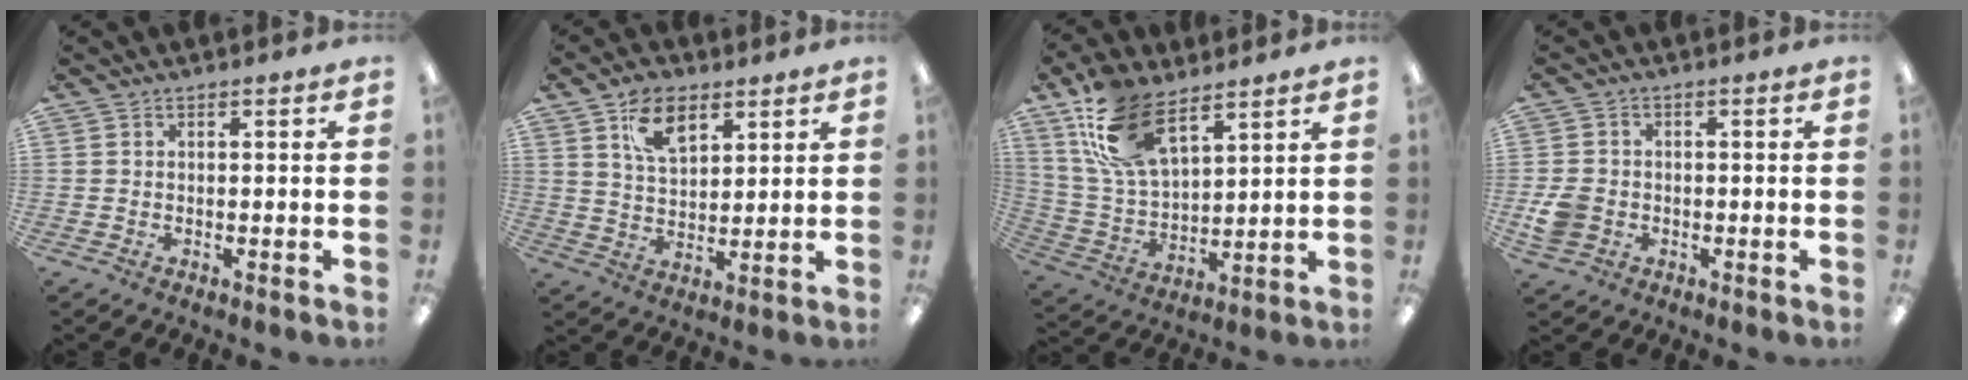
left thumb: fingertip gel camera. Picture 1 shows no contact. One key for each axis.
{"total": 9.3, "fx": 5.6, "fy": 5.2, "fz": 5.2, "tx": -0.088, "ty": -0.015, "tz": 0.100}
{"total": 16.6, "fx": 10.2, "fy": 7.9, "fz": 10.4, "tx": -0.219, "ty": -0.024, "tz": 0.190}
{"total": 5.2, "fx": -1.6, "fy": 4.4, "fz": 2.3, "tx": -0.035, "ty": 0.009, "tz": -0.026}